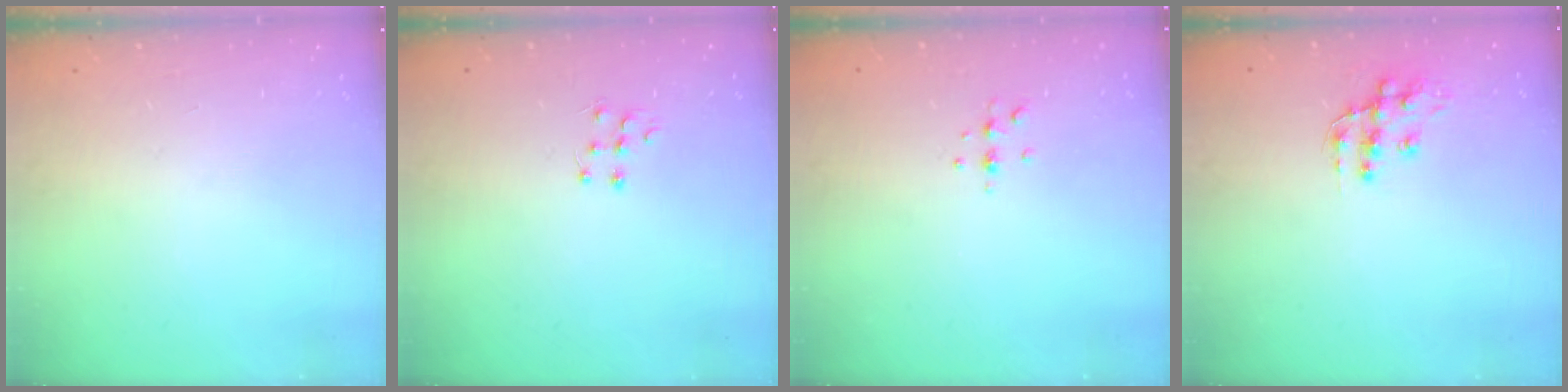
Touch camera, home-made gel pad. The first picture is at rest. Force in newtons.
{"total": 6.2, "press": 6.2, "slide": 0.4}
{"total": 4.4, "press": 4.3, "slide": 0.6}
{"total": 11.6, "press": 11.5, "slide": 0.9}